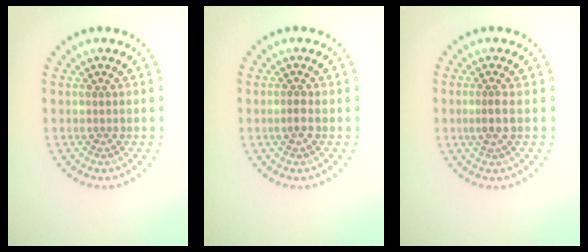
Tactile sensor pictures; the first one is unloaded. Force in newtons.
{"total": 0.9, "press": 0.9, "slide": 0.3}
{"total": 1.5, "press": 1.2, "slide": 1.0}